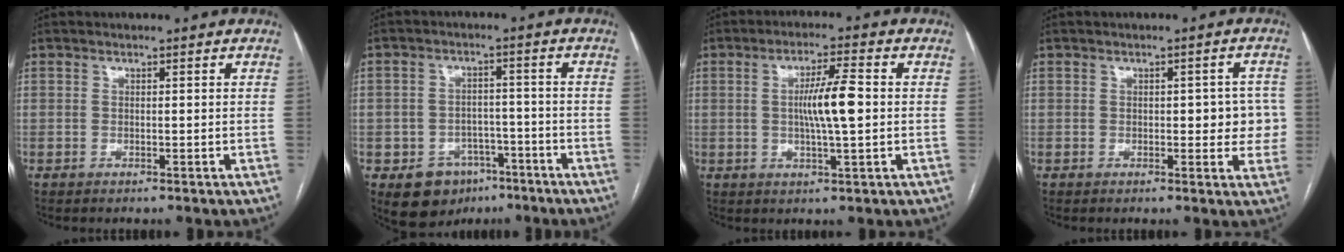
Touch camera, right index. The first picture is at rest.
{"total": 7.8, "force": [-4.2, 6.0, 2.6], "torque": [-0.039, 0.016, -0.055]}
{"total": 7.3, "force": [0.1, 0.5, 7.3], "torque": [-0.131, 0.003, -0.001]}
{"total": 5.5, "force": [-0.1, 2.7, 4.8], "torque": [-0.042, 0.018, 0.001]}